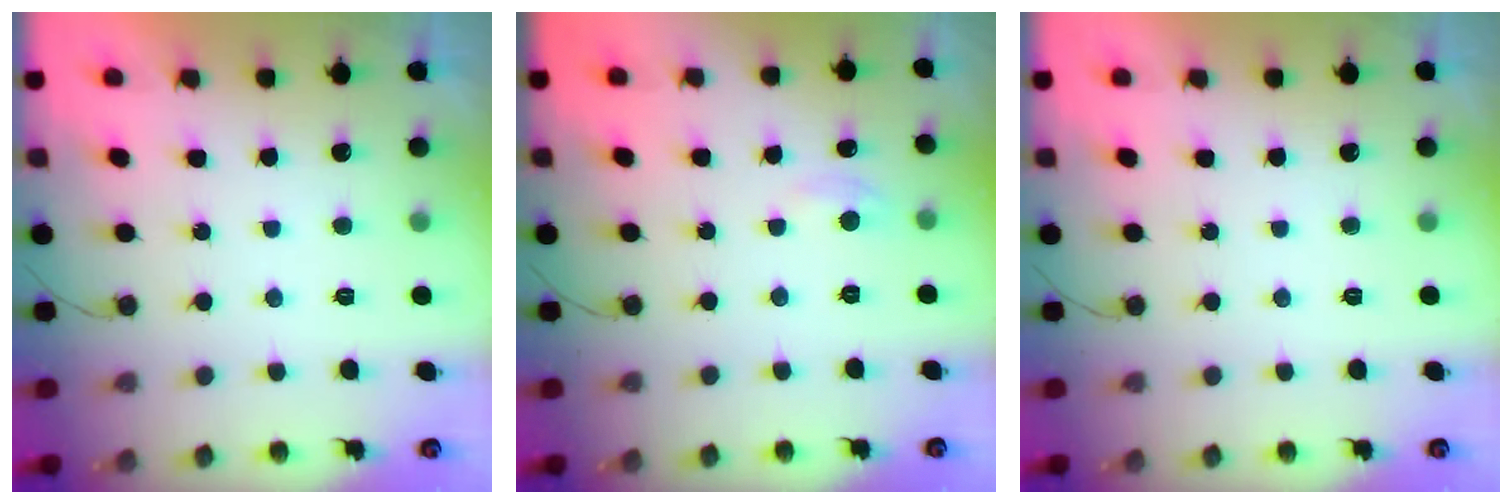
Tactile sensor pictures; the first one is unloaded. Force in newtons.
{"total": 2.5, "press": 2.4, "slide": 0.3}
{"total": 0.0}